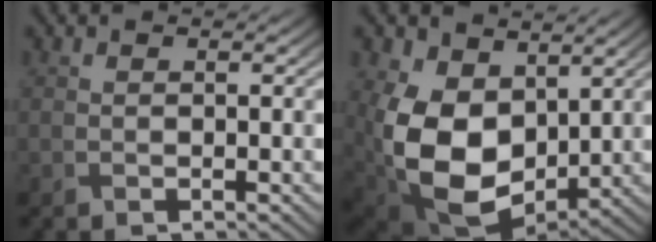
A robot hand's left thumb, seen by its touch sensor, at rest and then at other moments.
{"total": 14.8, "force": [1.4, 10.4, 10.4], "torque": [-0.244, -0.035, 0.037]}